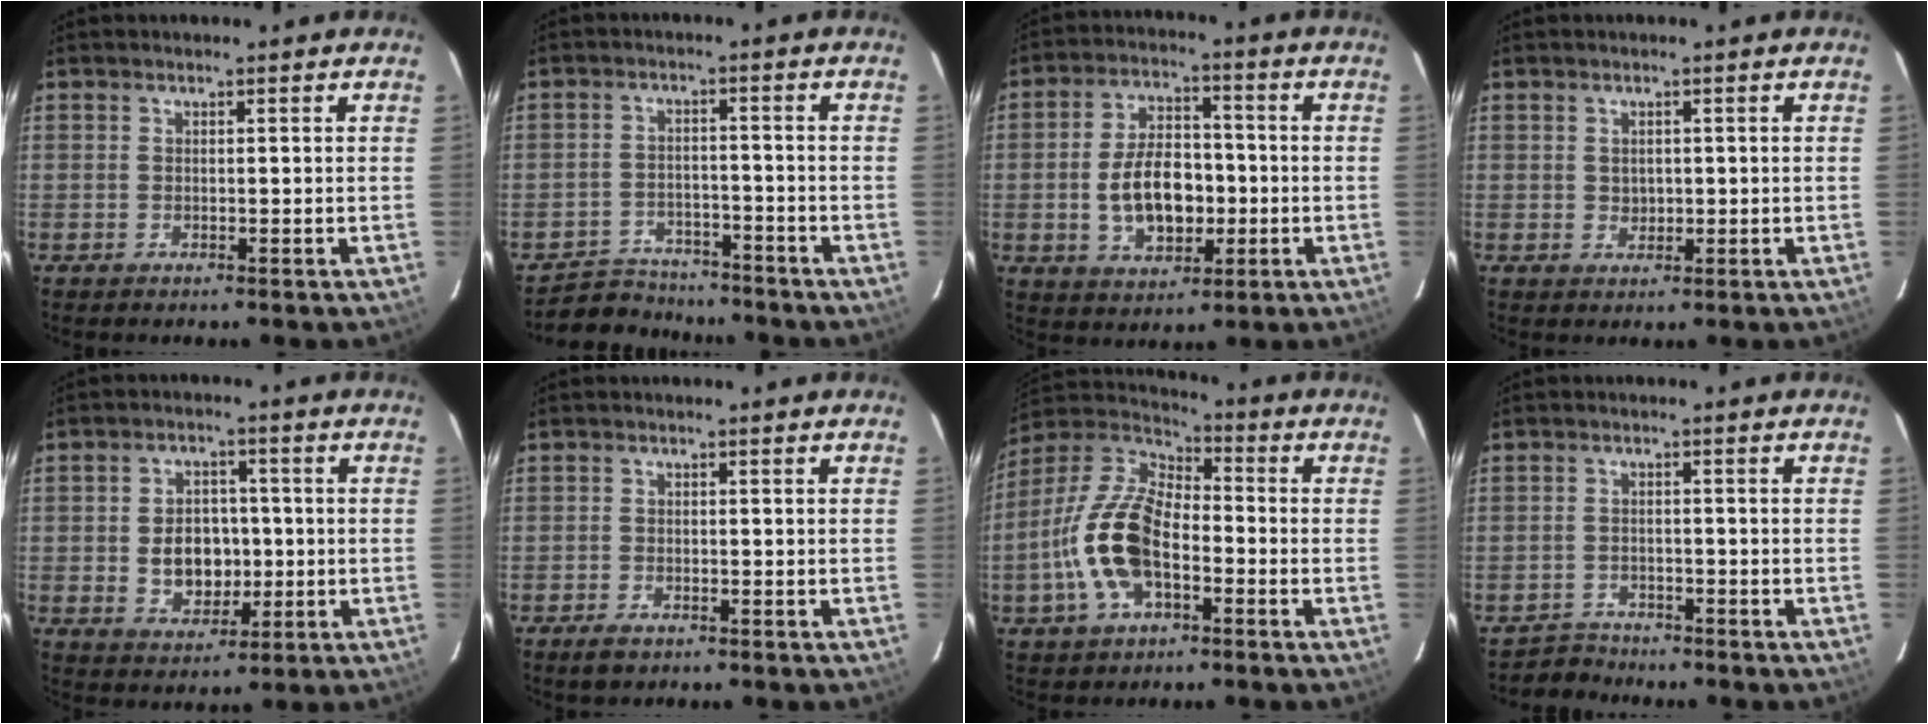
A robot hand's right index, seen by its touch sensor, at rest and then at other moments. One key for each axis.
{"total": 9.0, "fx": -8.1, "fy": 3.6, "fz": 1.1, "tx": -0.042, "ty": 0.015, "tz": -0.120}
{"total": 11.8, "fx": -2.0, "fy": 7.0, "fz": 9.3, "tx": -0.183, "ty": 0.015, "tz": -0.024}
{"total": 1.8, "fx": 0.2, "fy": 1.6, "fz": 0.7, "tx": -0.009, "ty": 0.004, "tz": 0.006}
{"total": 8.5, "fx": -0.8, "fy": 6.5, "fz": 5.4, "tx": -0.108, "ty": 0.010, "tz": 0.001}
{"total": 2.8, "fx": -2.0, "fy": 1.3, "fz": 1.5, "tx": -0.036, "ty": -0.007, "tz": -0.037}
{"total": 15.5, "fx": -4.7, "fy": 7.9, "fz": 12.5, "tx": -0.263, "ty": 0.004, "tz": -0.092}
{"total": 3.3, "fx": -2.9, "fy": 1.4, "fz": -0.7, "tx": 0.005, "ty": 0.011, "tz": -0.055}